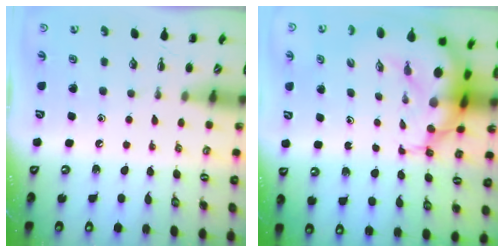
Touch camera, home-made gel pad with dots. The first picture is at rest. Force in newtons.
{"total": 10.8, "press": 10.4, "slide": 2.8}